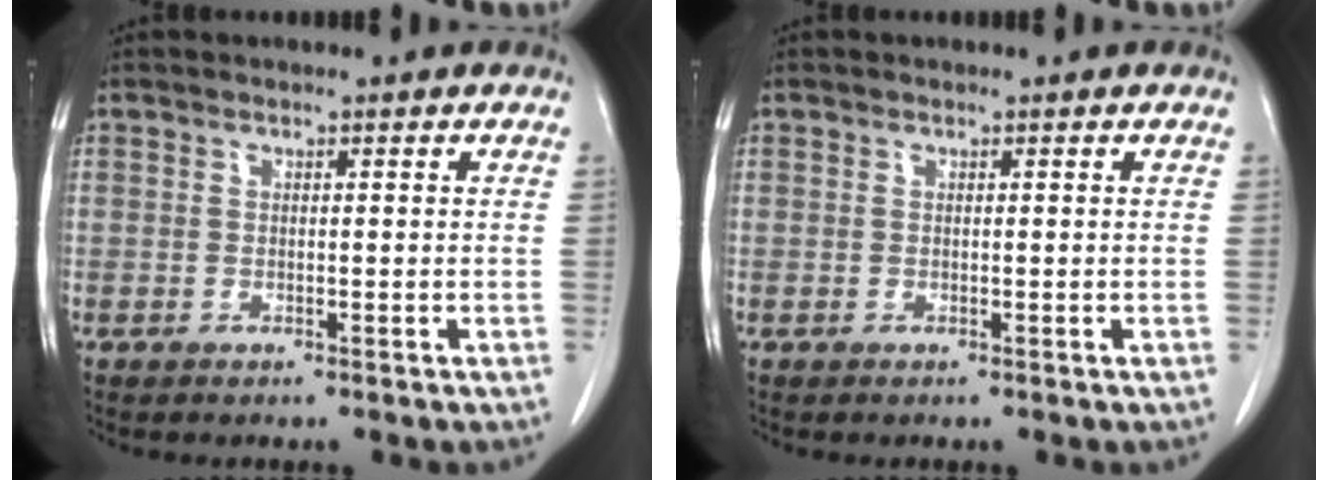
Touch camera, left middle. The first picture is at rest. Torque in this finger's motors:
{"motor_torque": [-0.11, 0.06, -0.03, -0.01]}